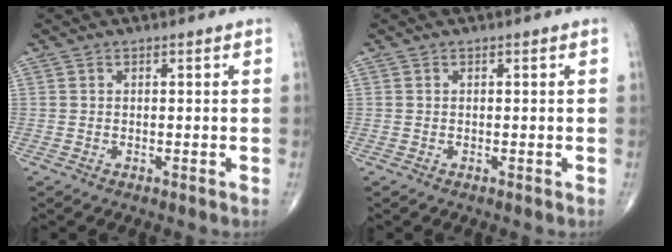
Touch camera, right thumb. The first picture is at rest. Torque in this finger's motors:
{"motor_torque": [0.04, 0.04, -0.05, -0.04, 0.00]}